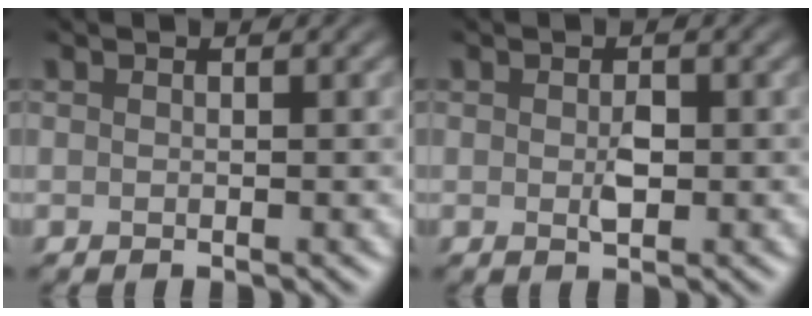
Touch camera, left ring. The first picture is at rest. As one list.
[{"total": 1.5, "force": [-0.3, 0.8, 1.2], "torque": [-0.026, 0.000, -0.005]}]